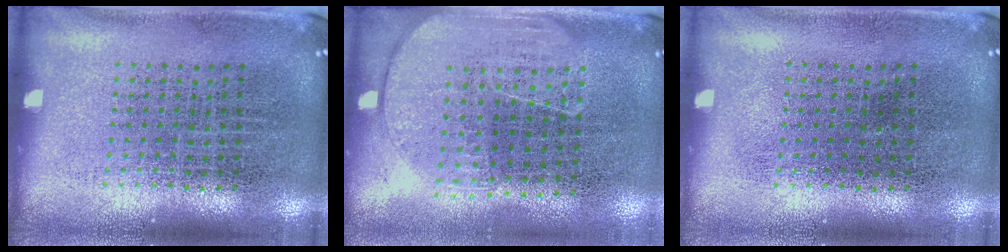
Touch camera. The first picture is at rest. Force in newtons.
{"total": 1.7, "press": 1.5, "slide": 0.9}
{"total": 0.0}